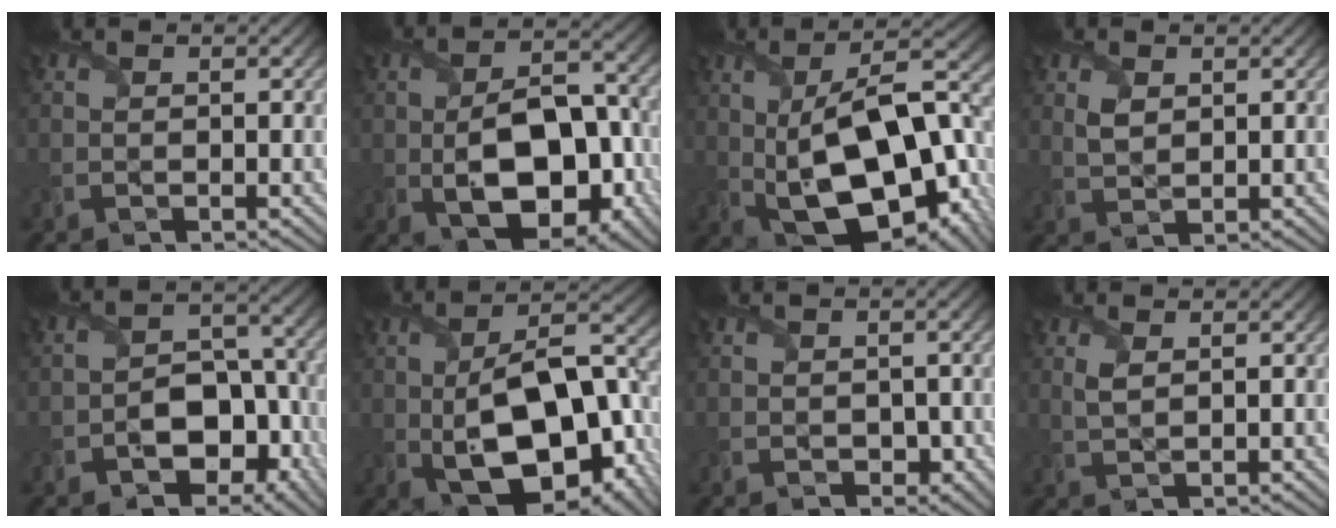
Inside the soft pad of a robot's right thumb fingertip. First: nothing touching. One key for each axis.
{"total": 12.7, "fx": -2.8, "fy": 7.4, "fz": 9.9, "tx": -0.163, "ty": -0.018, "tz": -0.039}
{"total": 19.8, "fx": -1.2, "fy": 10.1, "fz": 17.0, "tx": -0.288, "ty": -0.008, "tz": -0.010}
{"total": 2.4, "fx": 0.9, "fy": 1.6, "fz": 1.5, "tx": -0.039, "ty": -0.003, "tz": 0.021}
{"total": 9.5, "fx": -4.0, "fy": 6.4, "fz": 5.8, "tx": -0.082, "ty": -0.007, "tz": -0.064}
{"total": 17.5, "fx": -2.6, "fy": 9.5, "fz": 14.5, "tx": -0.240, "ty": -0.011, "tz": -0.029}
{"total": 1.8, "fx": -0.6, "fy": 1.5, "fz": 0.9, "tx": -0.012, "ty": -0.010, "tz": -0.008}
{"total": 1.8, "fx": 0.8, "fy": 0.8, "fz": 1.4, "tx": -0.040, "ty": -0.001, "tz": 0.019}